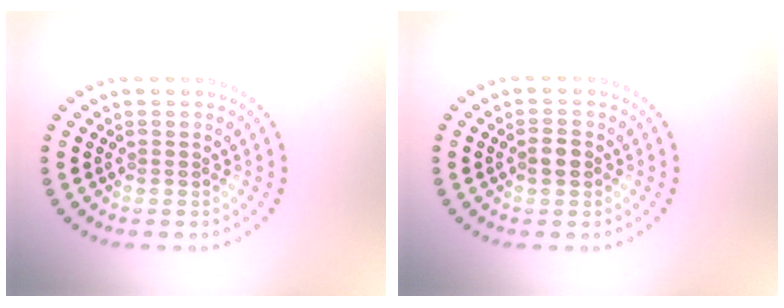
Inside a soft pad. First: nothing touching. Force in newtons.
{"total": 1.4, "press": 1.4, "slide": 0.1}